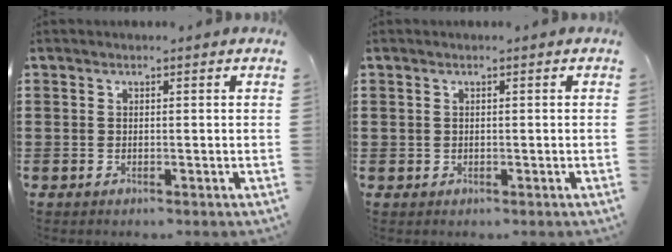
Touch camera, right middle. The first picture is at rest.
{"total": 0.5, "force": [0.0, 0.5, 0.0], "torque": [-0.001, 0.006, -0.001]}